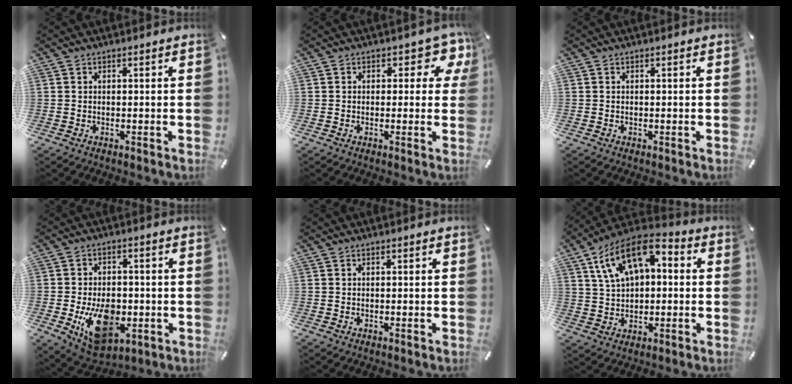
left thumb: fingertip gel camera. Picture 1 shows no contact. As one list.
[{"total": 5.7, "force": [2.3, 3.5, 4.0], "torque": [-0.036, -0.006, 0.032]}, {"total": 0.0}, {"total": 13.6, "force": [-2.8, 9.1, 9.7], "torque": [-0.154, -0.004, -0.044]}, {"total": 0.0}, {"total": 12.9, "force": [5.3, 8.4, 8.2], "torque": [-0.161, -0.009, 0.097]}]